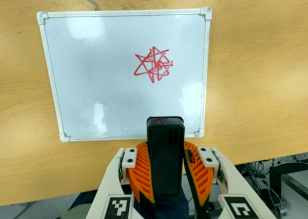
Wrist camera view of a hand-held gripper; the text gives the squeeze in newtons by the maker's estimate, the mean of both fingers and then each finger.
{"total": 10.0, "left": 8.2, "right": 11.9}